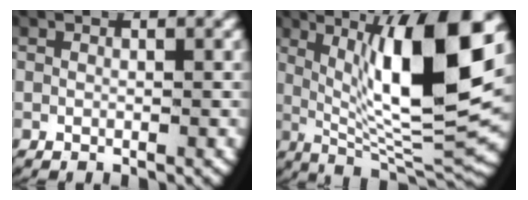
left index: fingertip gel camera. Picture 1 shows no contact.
{"total": 13.7, "force": [1.7, 5.0, 12.7], "torque": [-0.196, -0.011, 0.039]}